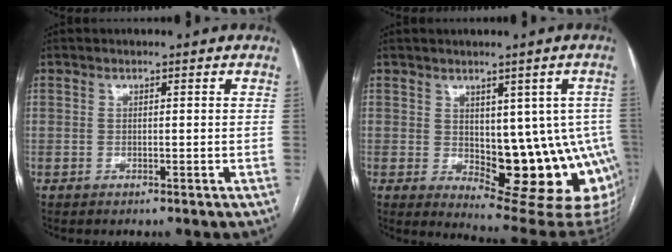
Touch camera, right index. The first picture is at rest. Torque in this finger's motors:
{"motor_torque": [1.78, -0.05, 0.35, 0.04]}